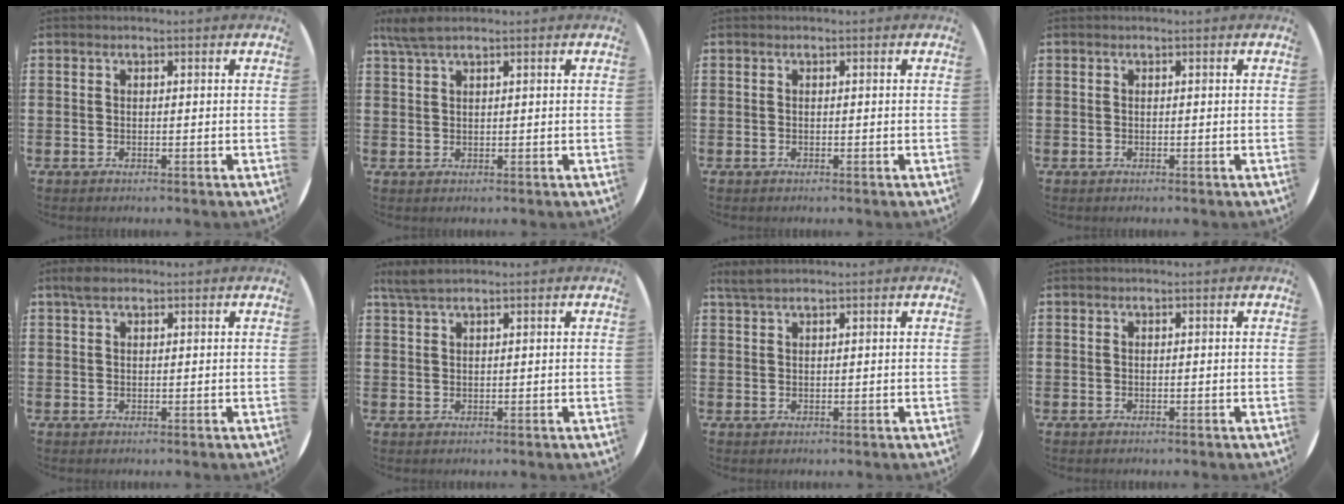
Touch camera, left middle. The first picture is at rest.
{"total": 2.6, "force": [2.0, 0.4, 1.7], "torque": [-0.036, 0.004, 0.036]}
{"total": 0.0}
{"total": 0.0}
{"total": 1.7, "force": [1.2, 0.7, 0.9], "torque": [-0.020, 0.006, 0.021]}
{"total": 2.2, "force": [1.8, 0.3, 1.2], "torque": [-0.026, 0.003, 0.033]}
{"total": 1.5, "force": [1.4, 0.0, 0.6], "torque": [-0.014, 0.002, 0.026]}
{"total": 0.0}